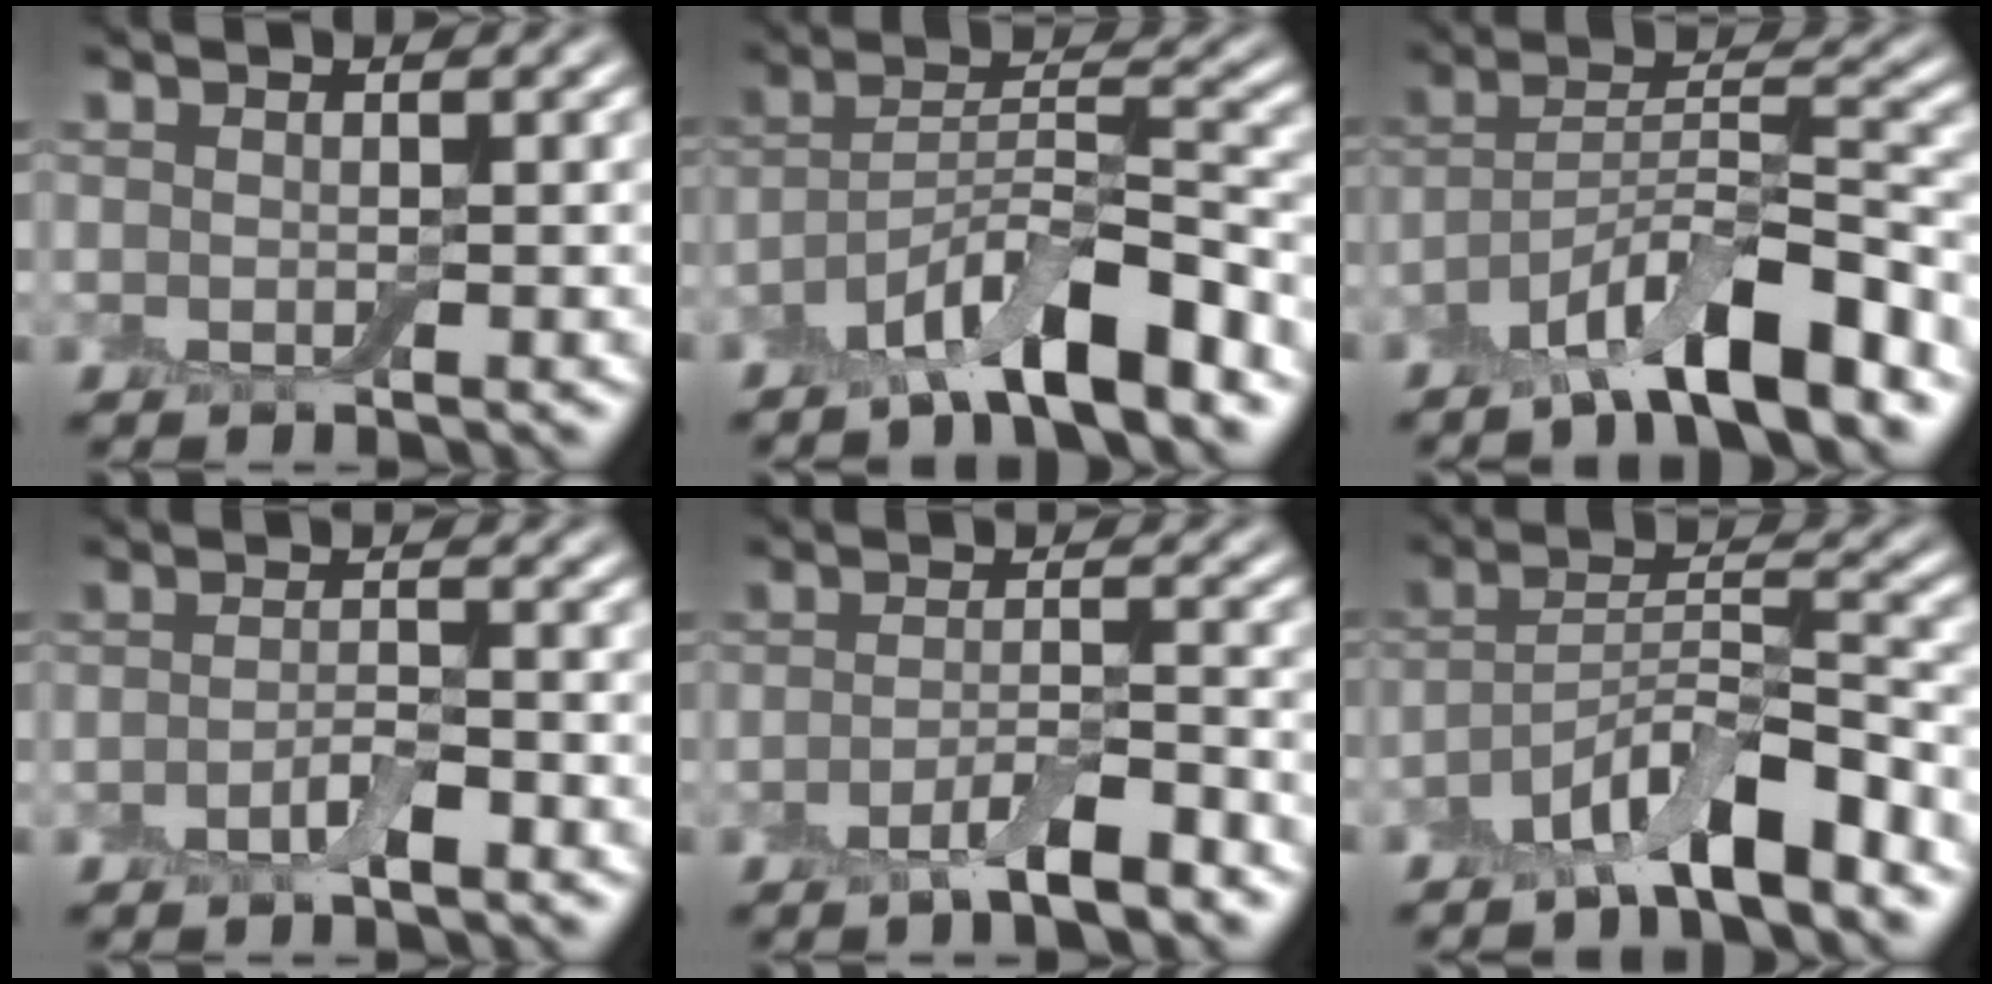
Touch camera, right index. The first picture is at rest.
{"total": 7.6, "force": [-5.0, 1.6, 5.5], "torque": [-0.093, 0.008, -0.090]}
{"total": 8.6, "force": [-5.6, 1.9, 6.2], "torque": [-0.103, 0.008, -0.100]}
{"total": 2.1, "force": [-1.1, 0.7, 1.6], "torque": [-0.033, 0.001, -0.023]}
{"total": 3.6, "force": [-2.3, 0.7, 2.7], "torque": [-0.048, 0.005, -0.045]}
{"total": 6.5, "force": [-4.3, 1.5, 4.6], "torque": [-0.082, 0.005, -0.081]}